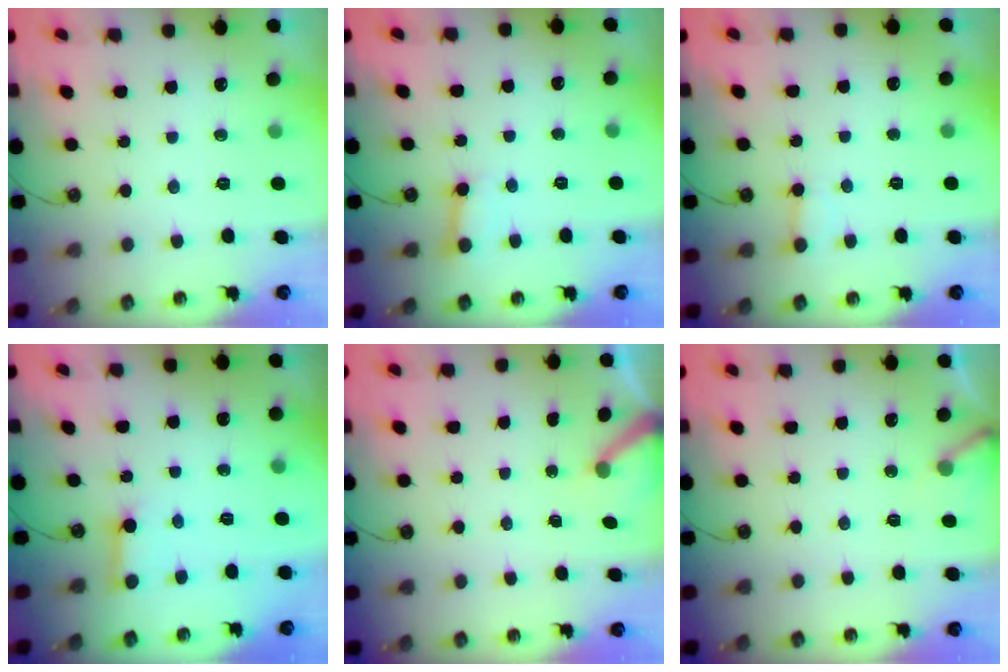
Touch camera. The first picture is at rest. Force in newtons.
{"total": 4.3, "press": 4.3, "slide": 0.3}
{"total": 2.8, "press": 2.8, "slide": 0.3}
{"total": 3.0, "press": 3.0, "slide": 0.4}
{"total": 2.9, "press": 2.9, "slide": 0.3}
{"total": 4.0, "press": 4.0, "slide": 0.2}